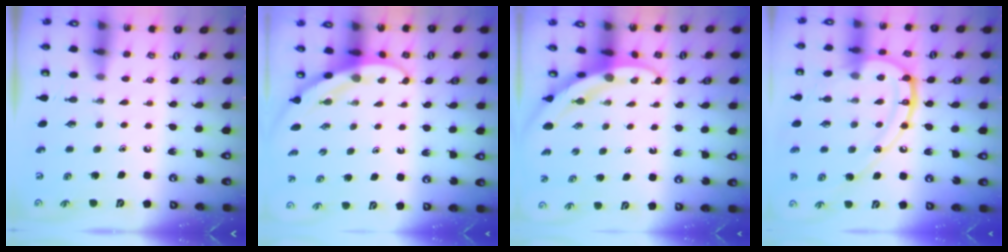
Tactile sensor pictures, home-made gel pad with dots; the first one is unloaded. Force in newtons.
{"total": 3.0, "press": 3.0, "slide": 0.1}
{"total": 3.3, "press": 3.3, "slide": 0.3}
{"total": 19.7, "press": 19.6, "slide": 1.9}